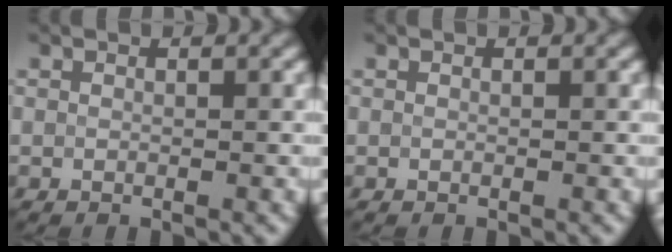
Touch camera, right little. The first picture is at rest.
{"total": 0.0}